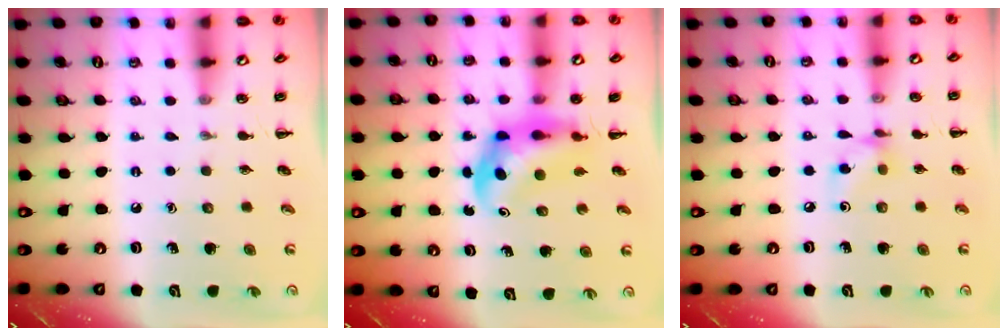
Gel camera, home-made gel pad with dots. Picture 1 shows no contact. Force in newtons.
{"total": 6.0, "press": 5.8, "slide": 1.3}
{"total": 5.3, "press": 5.2, "slide": 1.1}